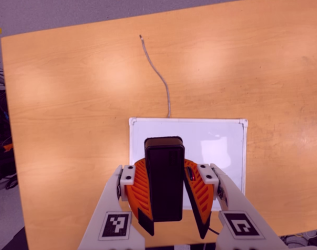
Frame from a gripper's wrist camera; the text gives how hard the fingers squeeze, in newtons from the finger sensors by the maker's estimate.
{"total": 8.9, "left": 9.5, "right": 8.4}